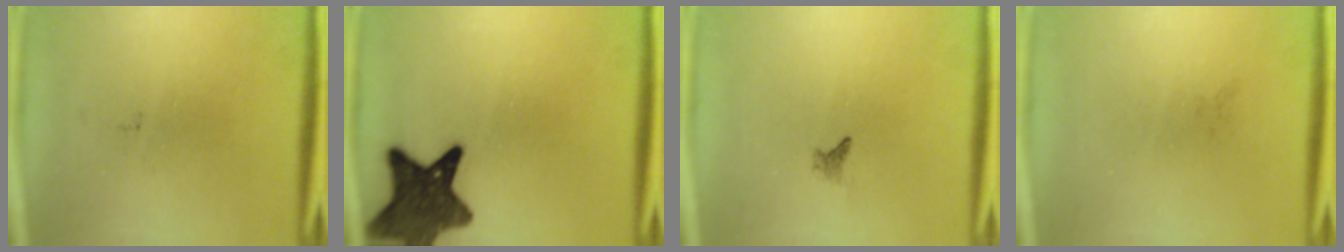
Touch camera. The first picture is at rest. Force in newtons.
{"total": 11.5}
{"total": 0.8}
{"total": 0.0}